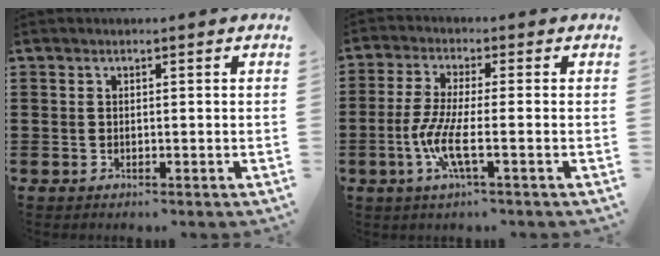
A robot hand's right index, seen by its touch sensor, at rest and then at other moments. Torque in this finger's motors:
{"motor_torque": [1.15, 0.99, 0.39, 0.06]}